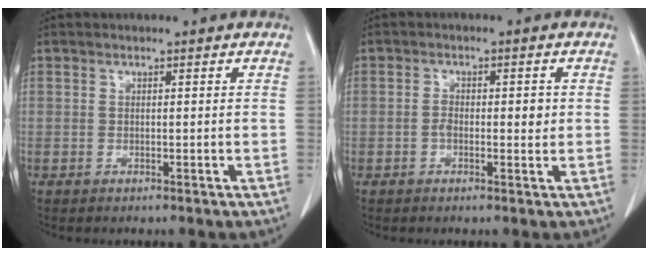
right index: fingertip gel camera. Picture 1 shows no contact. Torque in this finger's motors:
{"motor_torque": [0.14, -0.06, 0.02, 0.02]}